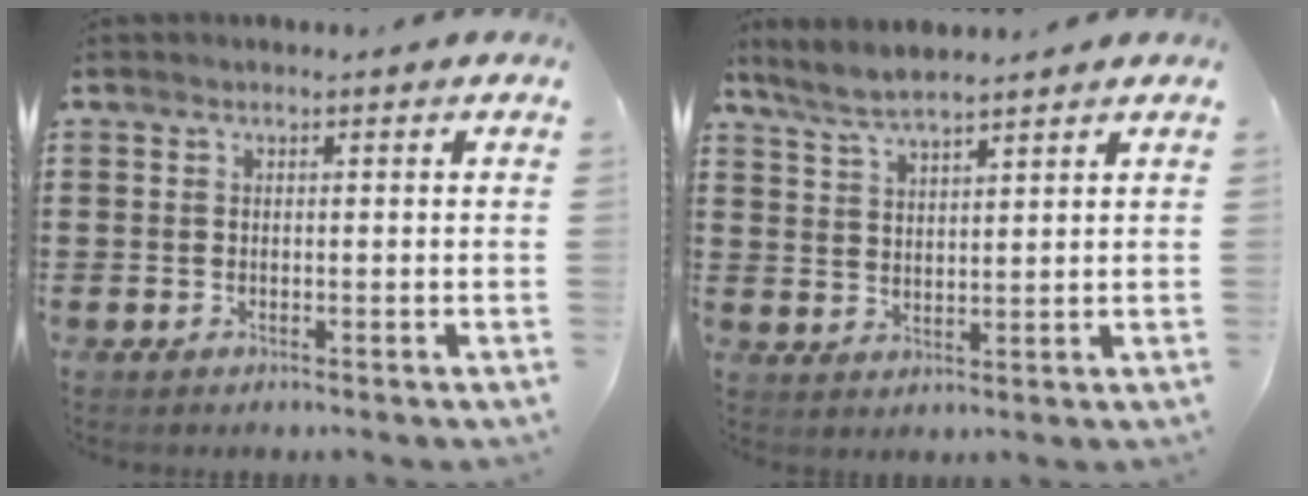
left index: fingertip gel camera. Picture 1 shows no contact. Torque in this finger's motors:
{"motor_torque": [1.24, 0.90, 0.14, 0.03]}